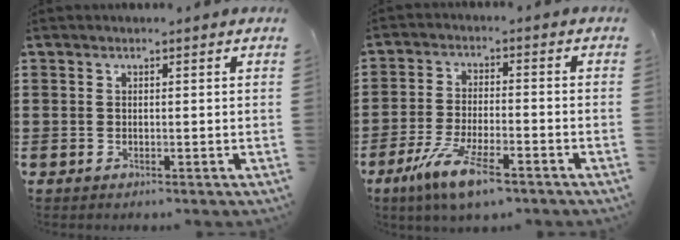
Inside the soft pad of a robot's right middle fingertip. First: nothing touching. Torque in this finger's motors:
{"motor_torque": [2.14, 0.00, 0.56, 0.21]}